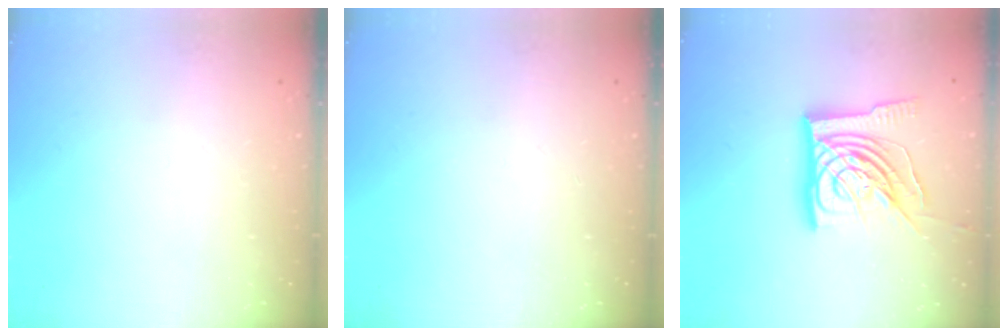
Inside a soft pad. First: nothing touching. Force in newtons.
{"total": 0.0}
{"total": 21.1, "press": 21.0, "slide": 2.2}